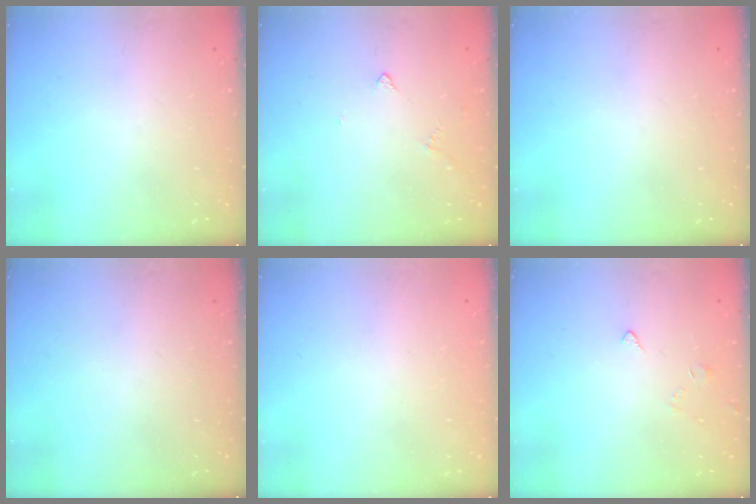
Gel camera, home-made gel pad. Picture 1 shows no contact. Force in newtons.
{"total": 2.9, "press": 2.9, "slide": 0.5}
{"total": 0.0}
{"total": 0.0}
{"total": 1.9, "press": 1.9, "slide": 0.1}
{"total": 2.5, "press": 2.4, "slide": 0.6}